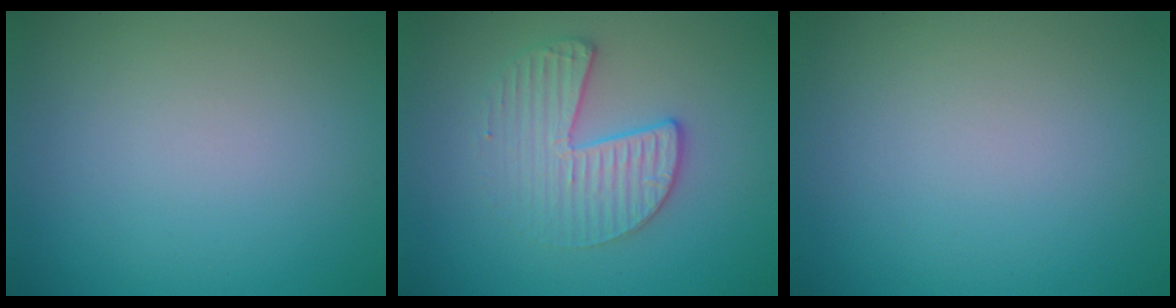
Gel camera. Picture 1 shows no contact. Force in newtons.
{"total": 3.3, "press": 3.0, "slide": 1.3}
{"total": 0.0}